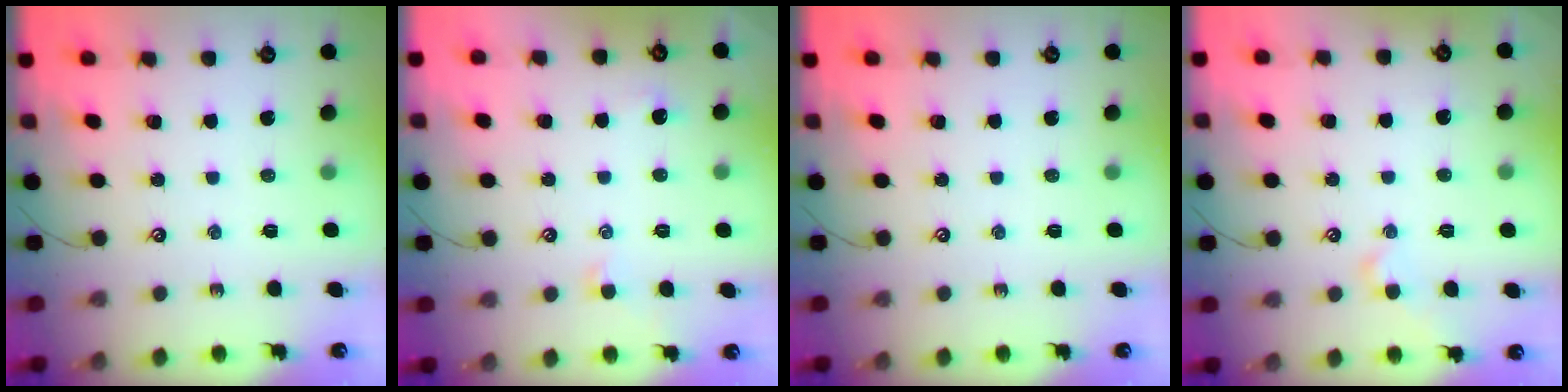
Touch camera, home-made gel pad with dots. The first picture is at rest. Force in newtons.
{"total": 0.8, "press": 0.6, "slide": 0.6}
{"total": 0.0}
{"total": 0.0}